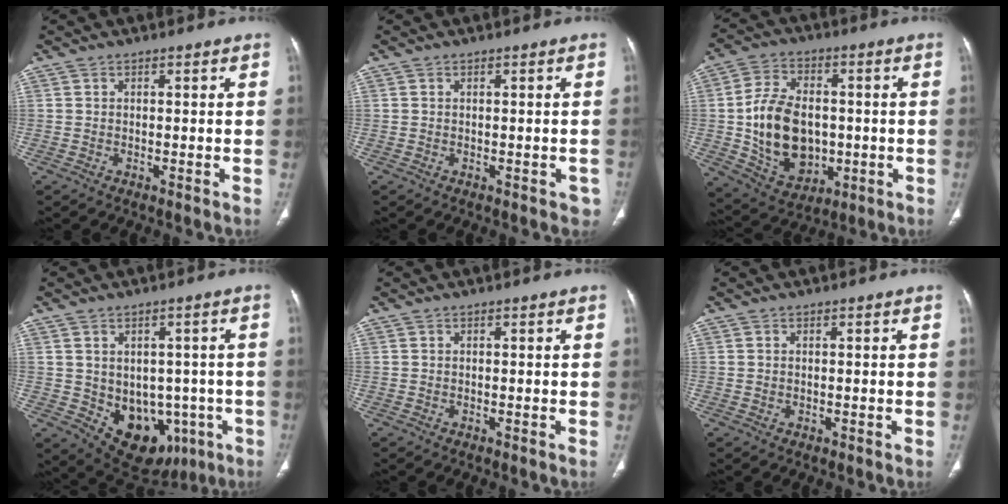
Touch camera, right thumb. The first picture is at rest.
{"total": 2.0, "force": [-0.5, 1.3, 1.4], "torque": [-0.004, 0.005, -0.002]}
{"total": 16.7, "force": [-1.0, 11.8, 11.8], "torque": [-0.181, 0.003, 0.000]}
{"total": 14.0, "force": [-3.7, 10.3, 8.8], "torque": [-0.078, 0.011, -0.023]}
{"total": 0.0}
{"total": 0.0}